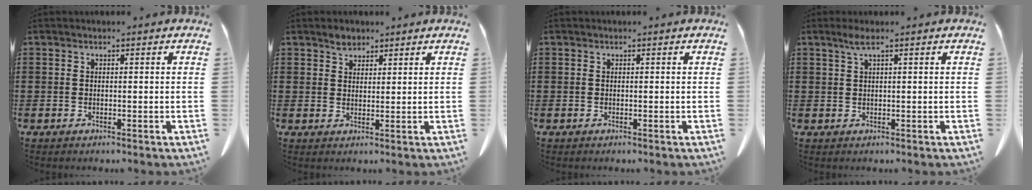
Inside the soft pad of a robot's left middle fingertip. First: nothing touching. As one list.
[{"total": 2.2, "force": [1.8, 1.1, 0.5], "torque": [-0.013, 0.002, 0.036]}, {"total": 0.0}, {"total": 1.9, "force": [0.9, 0.2, 1.6], "torque": [-0.035, 0.003, 0.016]}]